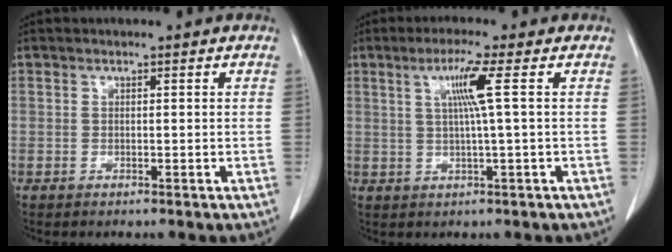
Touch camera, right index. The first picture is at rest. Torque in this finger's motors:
{"motor_torque": [0.51, -0.10, 0.19, 0.04]}